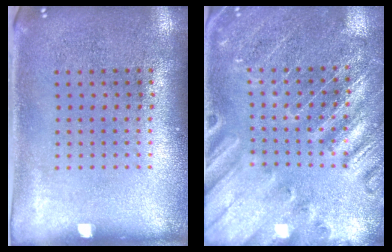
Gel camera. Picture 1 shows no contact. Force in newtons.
{"total": 2.6, "press": 2.6, "slide": 0.2}